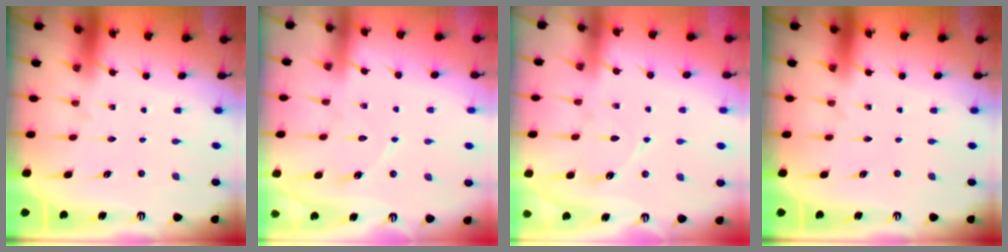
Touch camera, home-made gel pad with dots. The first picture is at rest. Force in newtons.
{"total": 6.5, "press": 6.5, "slide": 0.7}
{"total": 6.7, "press": 6.7, "slide": 0.7}
{"total": 0.0}